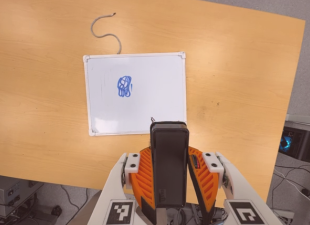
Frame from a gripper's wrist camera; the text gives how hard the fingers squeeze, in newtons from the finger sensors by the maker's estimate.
{"total": 5.8, "left": 4.8, "right": 6.8}